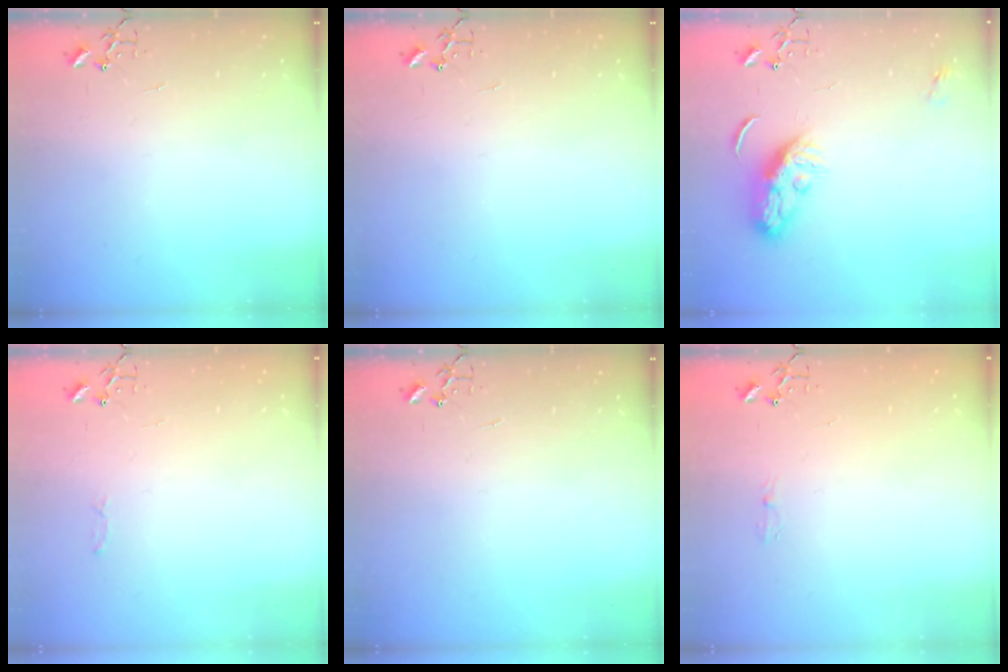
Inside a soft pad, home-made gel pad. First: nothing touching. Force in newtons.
{"total": 0.0}
{"total": 8.8, "press": 8.8, "slide": 0.5}
{"total": 2.8, "press": 2.8, "slide": 0.4}
{"total": 0.0}
{"total": 5.5, "press": 5.4, "slide": 0.6}